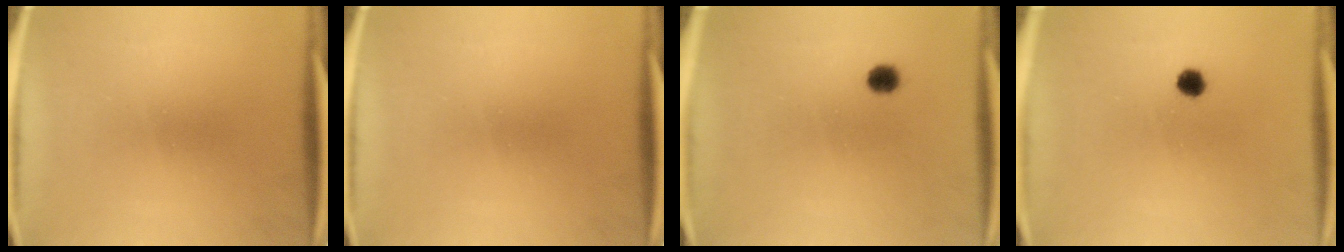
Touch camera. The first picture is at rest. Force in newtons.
{"total": 0.0}
{"total": 1.9}
{"total": 1.8}